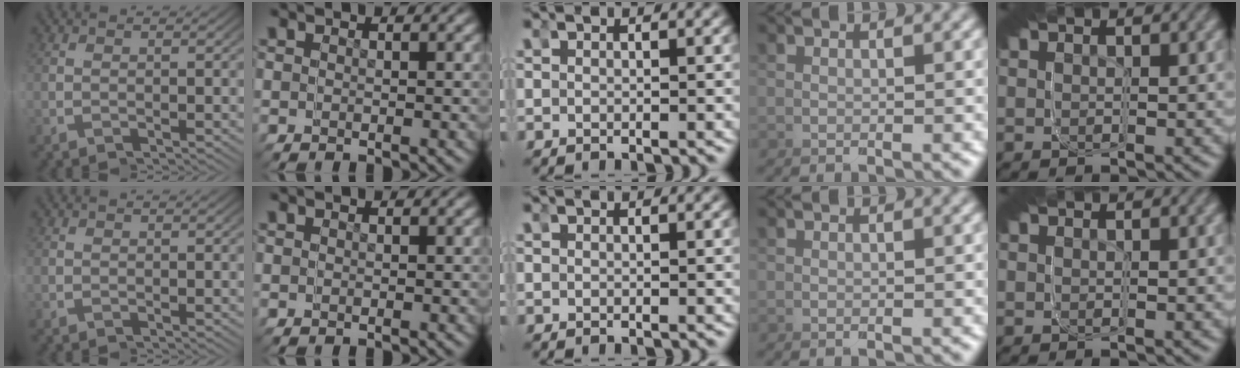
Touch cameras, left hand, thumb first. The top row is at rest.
{}